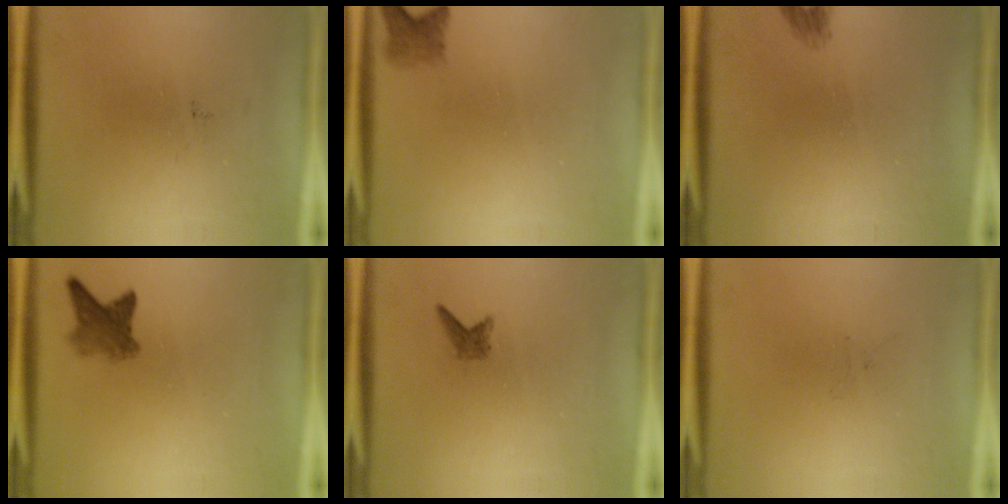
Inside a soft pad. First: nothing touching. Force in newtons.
{"total": 2.3}
{"total": 1.3}
{"total": 3.7}
{"total": 1.2}
{"total": 0.0}